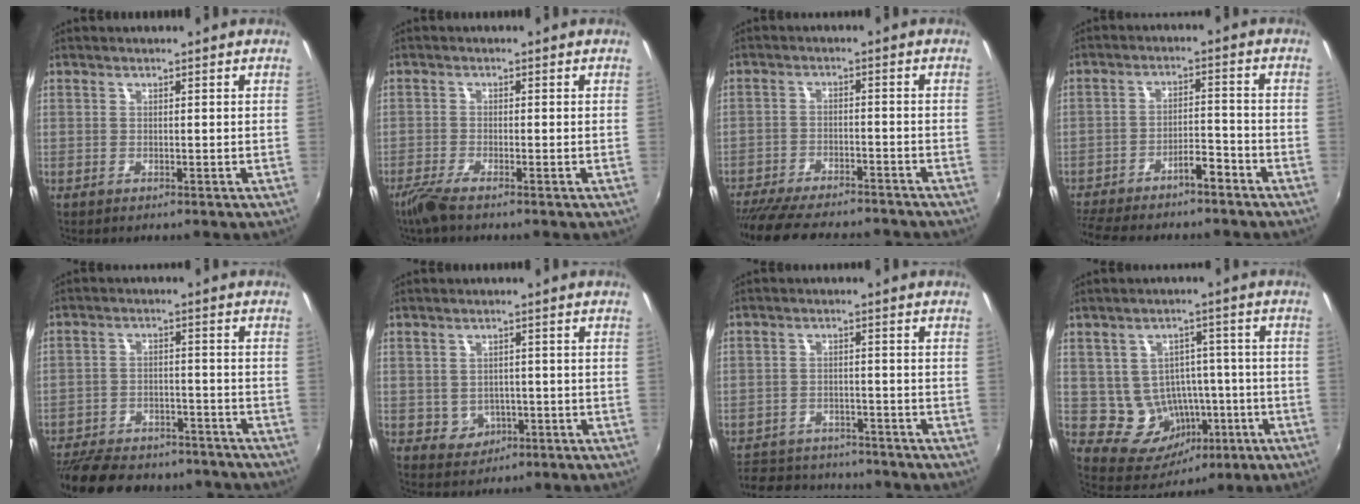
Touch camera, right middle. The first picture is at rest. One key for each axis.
{"total": 4.0, "fx": -3.0, "fy": 0.1, "fz": 2.6, "tx": -0.068, "ty": -0.012, "tz": -0.063}
{"total": 17.8, "fx": -15.4, "fy": 4.1, "fz": 7.9, "tx": -0.163, "ty": -0.031, "tz": -0.229}
{"total": 8.8, "fx": -7.6, "fy": 1.5, "fz": 4.1, "tx": -0.089, "ty": 0.012, "tz": -0.127}
{"total": 21.4, "fx": -18.0, "fy": 7.6, "fz": 8.7, "tx": -0.193, "ty": -0.008, "tz": -0.246}
{"total": 4.1, "fx": -0.9, "fy": 3.8, "fz": 1.1, "tx": -0.029, "ty": 0.008, "tz": 0.000}
{"total": 13.6, "fx": -11.6, "fy": 5.6, "fz": 4.2, "tx": -0.115, "ty": 0.013, "tz": -0.168}
{"total": 10.9, "fx": -2.6, "fy": 9.7, "fz": 4.3, "tx": -0.079, "ty": 0.024, "tz": -0.008}